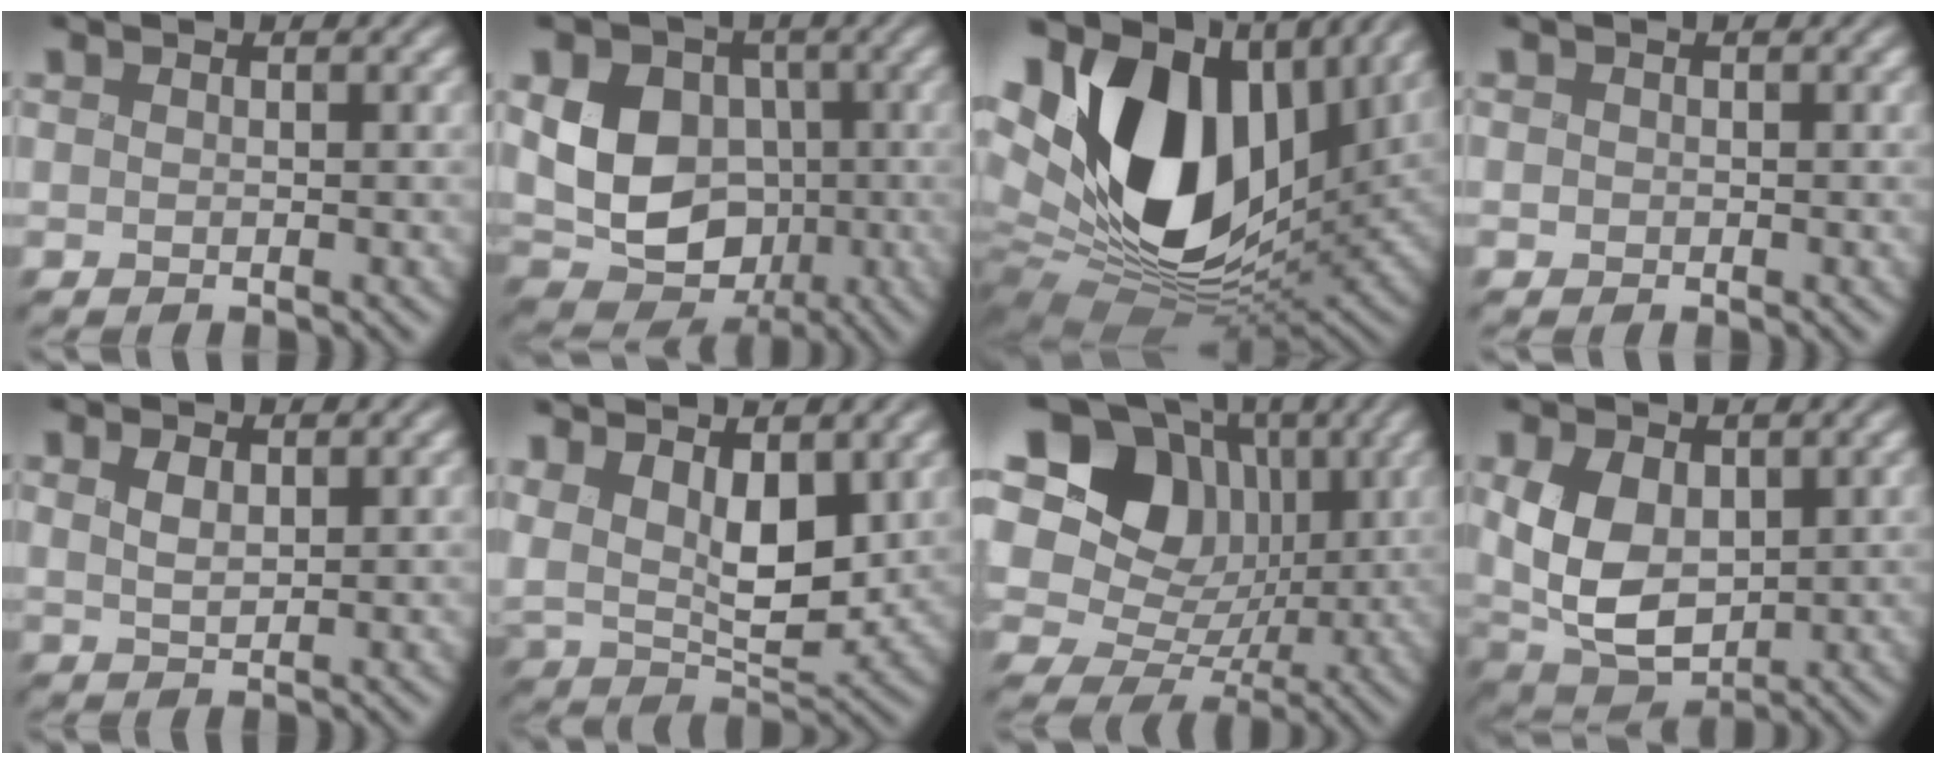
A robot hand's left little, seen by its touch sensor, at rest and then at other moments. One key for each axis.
{"total": 11.5, "fx": 0.3, "fy": 9.4, "fz": 6.6, "tx": -0.114, "ty": 0.021, "tz": -0.025}
{"total": 18.6, "fx": 3.0, "fy": 12.4, "fz": 13.6, "tx": -0.276, "ty": -0.016, "tz": 0.063}
{"total": 0.6, "fx": -0.3, "fy": 0.5, "fz": 0.1, "tx": 0.002, "ty": -0.002, "tz": -0.007}
{"total": 1.6, "fx": 0.6, "fy": 0.7, "fz": 1.3, "tx": -0.027, "ty": -0.002, "tz": 0.013}
{"total": 9.4, "fx": 3.4, "fy": 5.0, "fz": 7.2, "tx": -0.130, "ty": 0.000, "tz": 0.051}
{"total": 17.7, "fx": 4.5, "fy": 14.8, "fz": 8.6, "tx": -0.189, "ty": 0.046, "tz": 0.055}
{"total": 7.0, "fx": 0.7, "fy": 4.6, "fz": 5.2, "tx": -0.120, "ty": -0.010, "tz": 0.012}